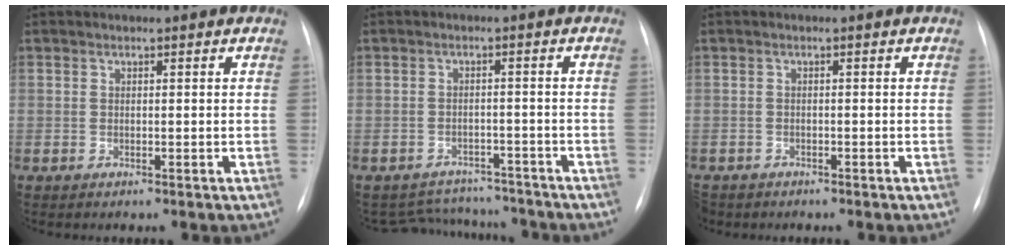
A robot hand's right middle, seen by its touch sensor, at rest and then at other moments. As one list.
[{"total": 7.9, "force": [-7.5, 2.5, -0.4], "torque": [0.009, 0.021, -0.098]}, {"total": 3.6, "force": [-2.8, 2.2, 0.5], "torque": [-0.008, -0.001, -0.046]}]